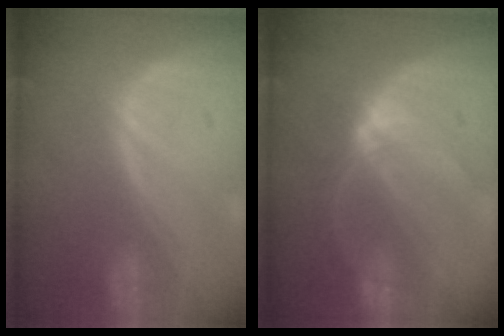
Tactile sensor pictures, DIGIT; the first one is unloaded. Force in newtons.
{"total": 5.1, "press": 4.9, "slide": 1.5}